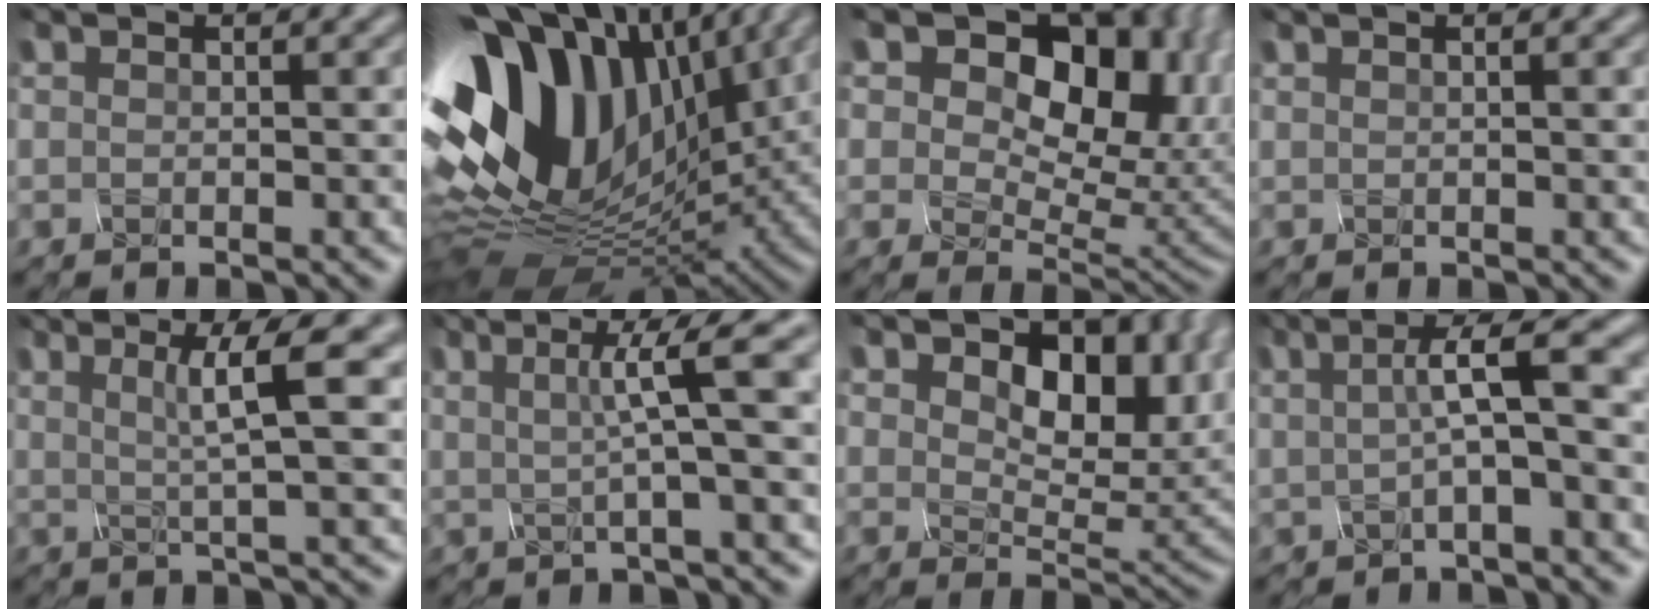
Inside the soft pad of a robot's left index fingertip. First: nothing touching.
{"total": 16.0, "force": [1.1, 10.1, 12.4], "torque": [-0.269, 0.010, 0.026]}
{"total": 13.2, "force": [4.0, 9.0, 8.8], "torque": [-0.122, 0.003, 0.073]}
{"total": 2.2, "force": [1.2, 0.8, 1.7], "torque": [-0.009, 0.016, 0.000]}
{"total": 5.9, "force": [1.5, 0.5, 5.7], "torque": [-0.106, 0.008, 0.043]}
{"total": 5.6, "force": [1.0, 0.5, 5.5], "torque": [-0.102, 0.009, 0.030]}
{"total": 9.1, "force": [2.7, 5.6, 6.7], "torque": [-0.117, -0.012, 0.059]}
{"total": 4.9, "force": [0.1, 0.8, 4.8], "torque": [-0.094, 0.010, 0.011]}